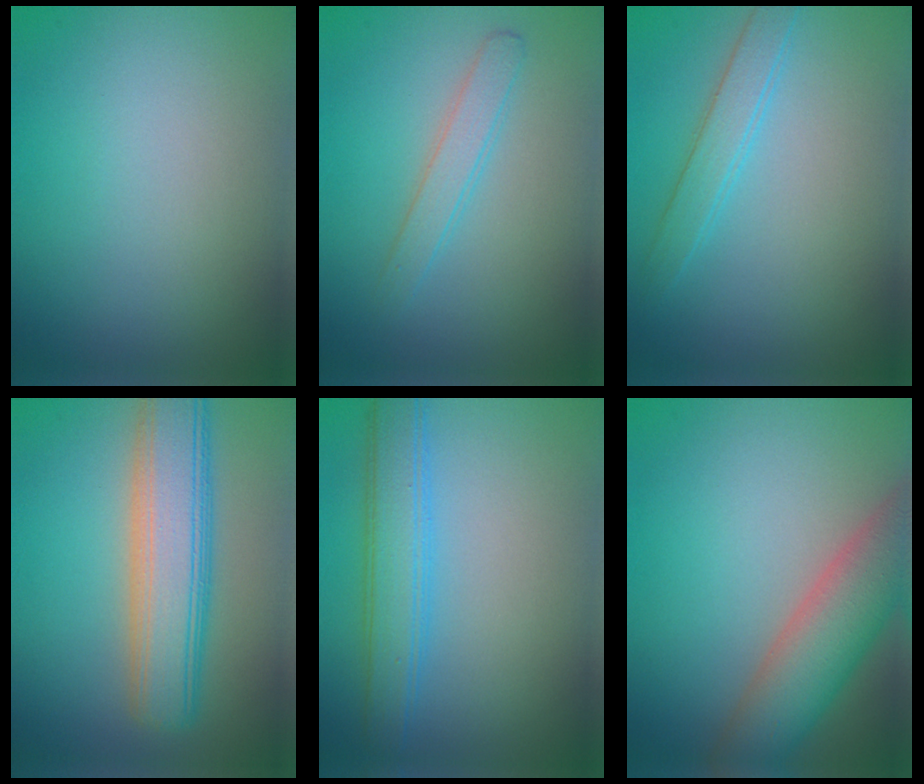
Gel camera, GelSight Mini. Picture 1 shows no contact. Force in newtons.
{"total": 2.1, "press": 2.1, "slide": 0.0}
{"total": 2.3, "press": 2.3, "slide": 0.1}
{"total": 7.6, "press": 7.6, "slide": 0.5}
{"total": 4.3, "press": 4.3, "slide": 0.2}
{"total": 7.1, "press": 7.0, "slide": 0.7}